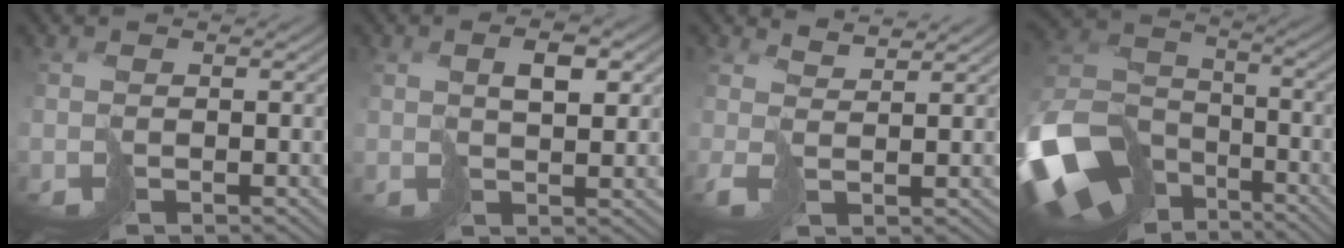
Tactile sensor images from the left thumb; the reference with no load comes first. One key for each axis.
{"total": 3.5, "fx": 1.6, "fy": 1.3, "fz": 2.8, "tx": -0.050, "ty": 0.003, "tz": 0.033}
{"total": 3.0, "fx": 2.1, "fy": 0.8, "fz": 2.1, "tx": -0.054, "ty": 0.004, "tz": 0.036}
{"total": 18.1, "fx": -9.8, "fy": 12.0, "fz": 9.4, "tx": -0.283, "ty": -0.053, "tz": -0.162}